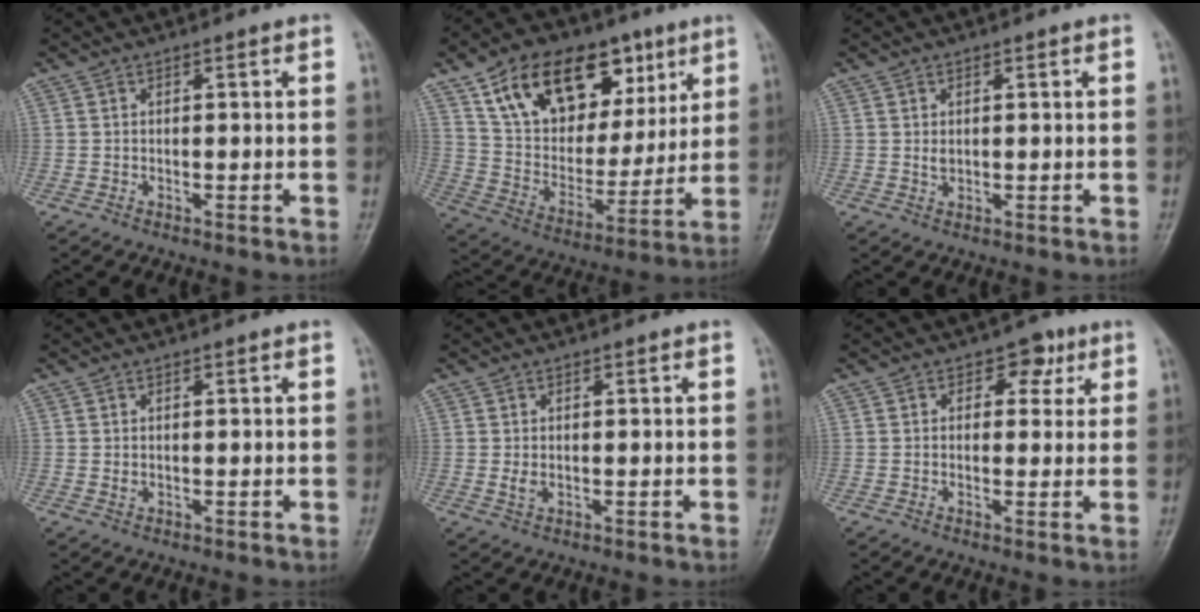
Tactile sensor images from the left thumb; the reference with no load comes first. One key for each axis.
{"total": 23.9, "fx": 12.1, "fy": 14.5, "fz": 14.8, "tx": -0.199, "ty": -0.020, "tz": 0.210}
{"total": 1.4, "fx": 0.3, "fy": 0.9, "fz": 0.9, "tx": -0.012, "ty": -0.003, "tz": 0.008}
{"total": 1.0, "fx": 0.0, "fy": 0.8, "fz": 0.6, "tx": -0.009, "ty": -0.001, "tz": 0.003}
{"total": 1.7, "fx": -0.1, "fy": 1.2, "fz": 1.3, "tx": -0.022, "ty": -0.004, "tz": 0.000}
{"total": 4.7, "fx": 2.0, "fy": 3.4, "fz": 2.6, "tx": 0.000, "ty": -0.002, "tz": 0.019}